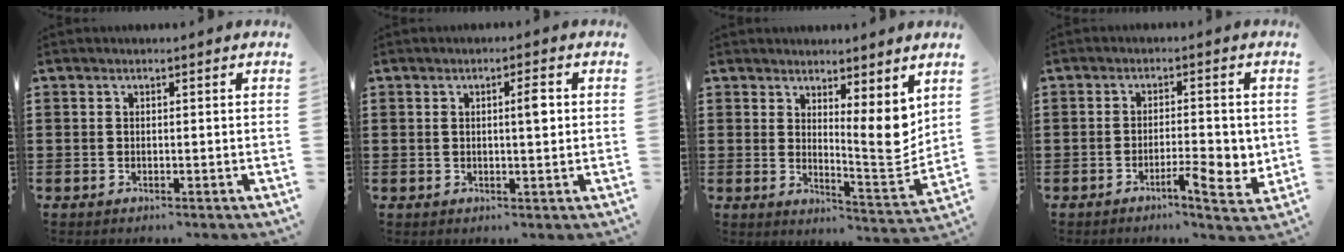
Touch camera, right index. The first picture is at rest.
{"total": 2.7, "force": [0.5, 0.5, 2.6], "torque": [-0.035, -0.002, 0.002]}
{"total": 7.5, "force": [4.8, 1.8, 5.5], "torque": [-0.074, -0.036, 0.081]}
{"total": 5.8, "force": [-1.9, 1.7, 5.2], "torque": [-0.075, -0.001, -0.030]}